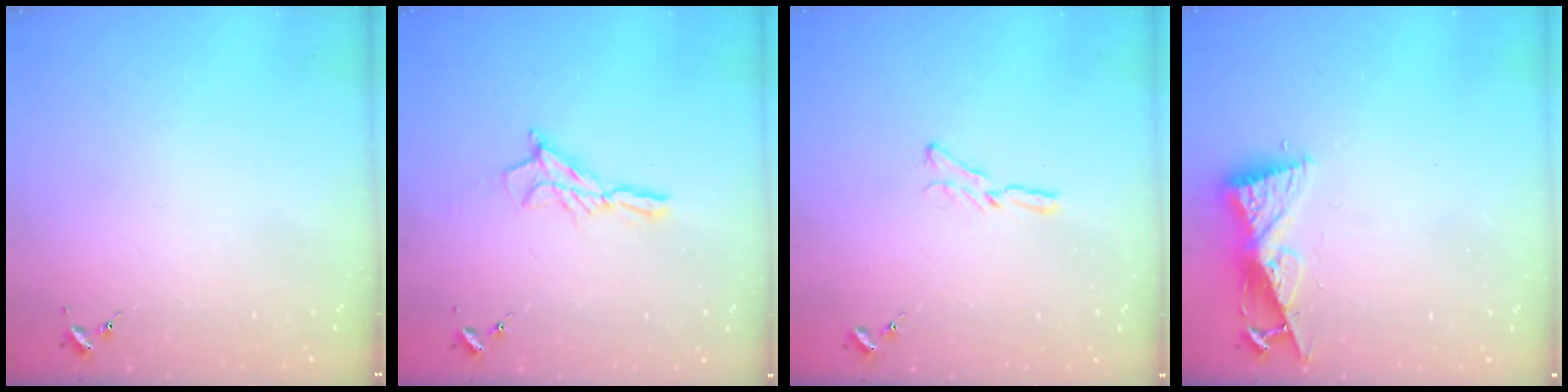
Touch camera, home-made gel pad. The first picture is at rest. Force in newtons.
{"total": 8.7, "press": 8.7, "slide": 0.5}
{"total": 5.6, "press": 5.6, "slide": 0.5}
{"total": 8.2, "press": 8.2, "slide": 0.7}